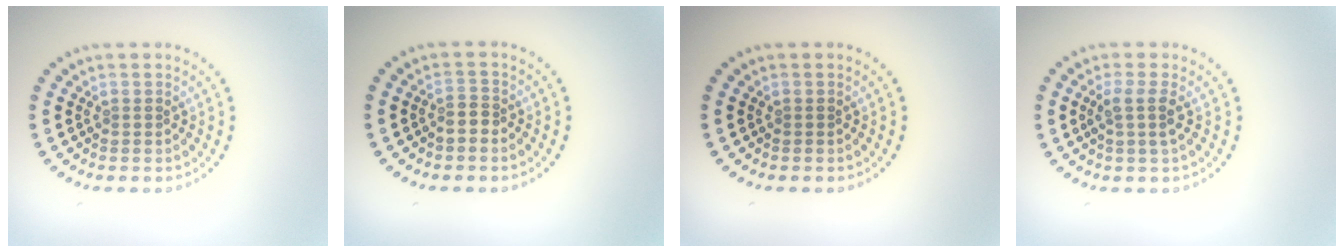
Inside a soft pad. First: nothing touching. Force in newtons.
{"total": 1.5, "press": 1.2, "slide": 0.9}
{"total": 0.0}
{"total": 1.9, "press": 1.5, "slide": 1.2}